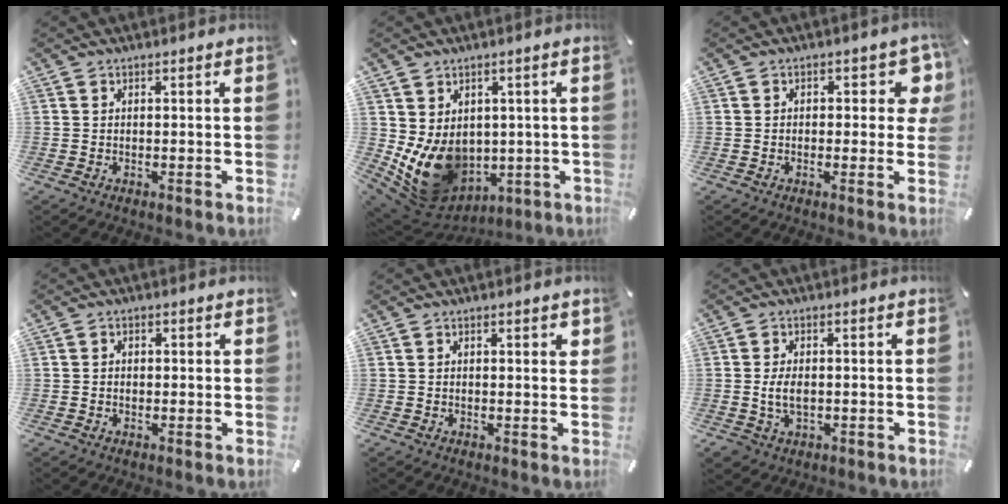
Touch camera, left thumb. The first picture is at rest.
{"total": 12.3, "force": [0.0, 10.5, 6.3], "torque": [-0.133, -0.027, 0.010]}
{"total": 6.6, "force": [1.5, 3.7, 5.2], "torque": [-0.053, -0.002, 0.019]}
{"total": 1.4, "force": [-0.3, 1.3, 0.6], "torque": [-0.012, 0.007, -0.008]}
{"total": 1.2, "force": [0.4, 0.5, 1.0], "torque": [-0.012, 0.001, 0.003]}
{"total": 4.8, "force": [-0.5, 3.3, 3.4], "torque": [-0.075, 0.003, -0.012]}